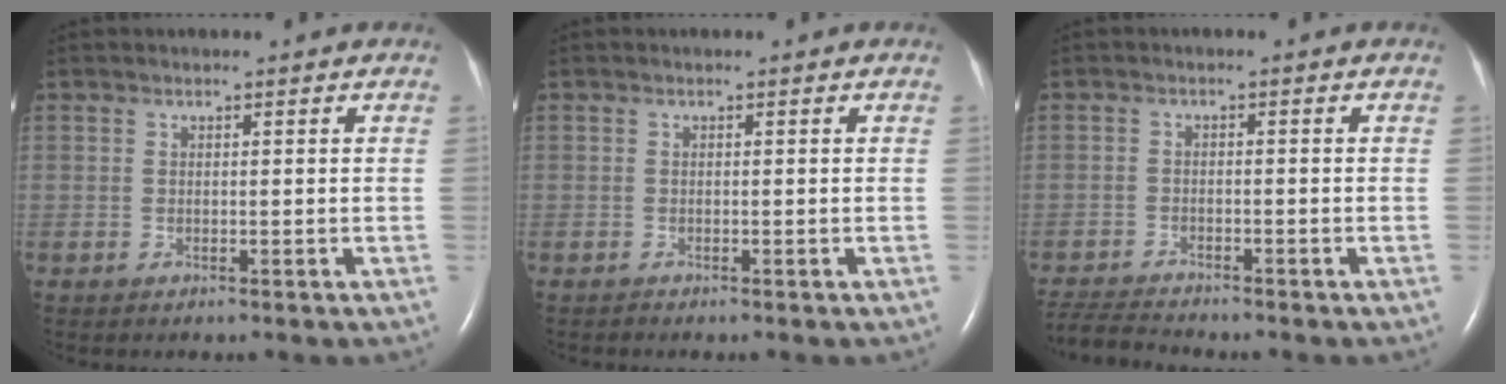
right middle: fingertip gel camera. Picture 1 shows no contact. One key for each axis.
{"total": 0.0}
{"total": 5.2, "fx": -5.1, "fy": -0.4, "fz": 0.7, "tx": -0.014, "ty": -0.019, "tz": -0.092}